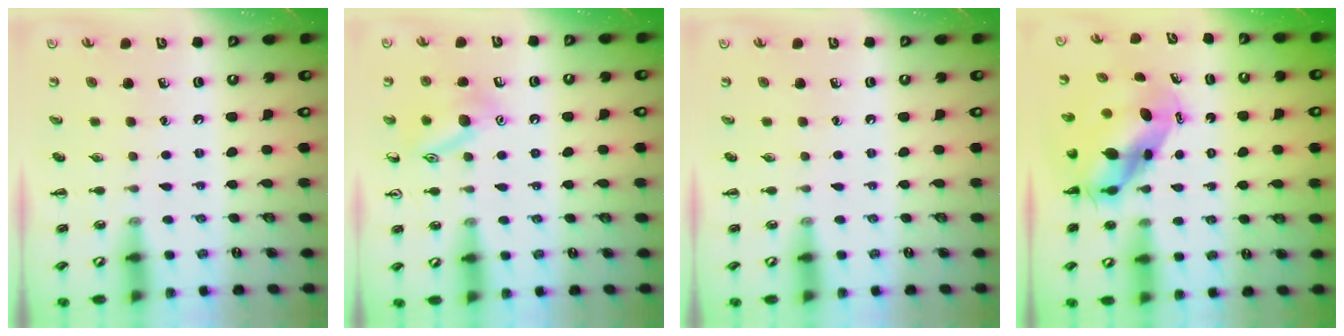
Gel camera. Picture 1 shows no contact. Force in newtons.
{"total": 12.2, "press": 12.2, "slide": 0.8}
{"total": 0.0}
{"total": 7.6, "press": 7.3, "slide": 2.0}